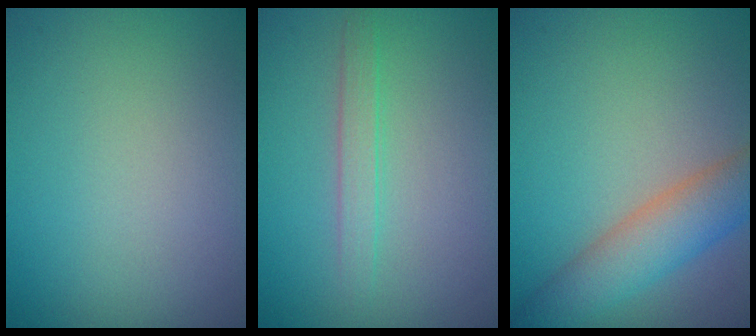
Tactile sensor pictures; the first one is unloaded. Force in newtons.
{"total": 1.8, "press": 1.8, "slide": 0.0}
{"total": 4.9, "press": 4.9, "slide": 0.2}